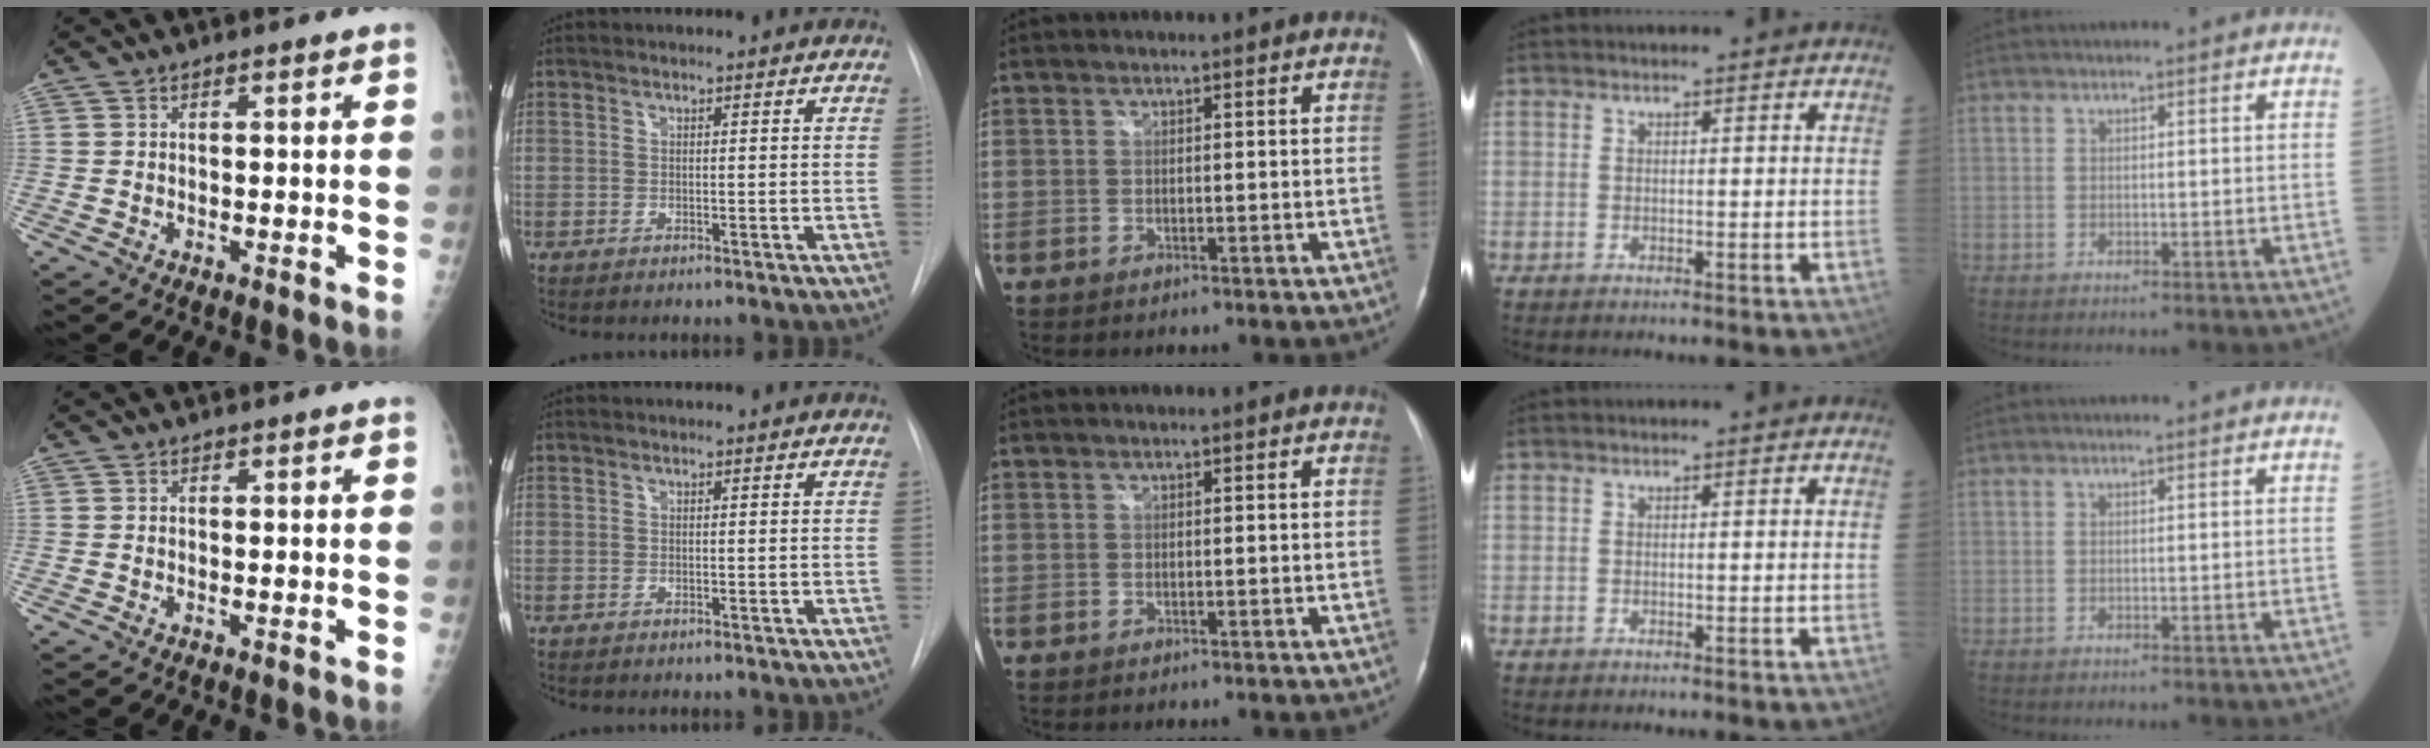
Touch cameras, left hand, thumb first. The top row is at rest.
{}